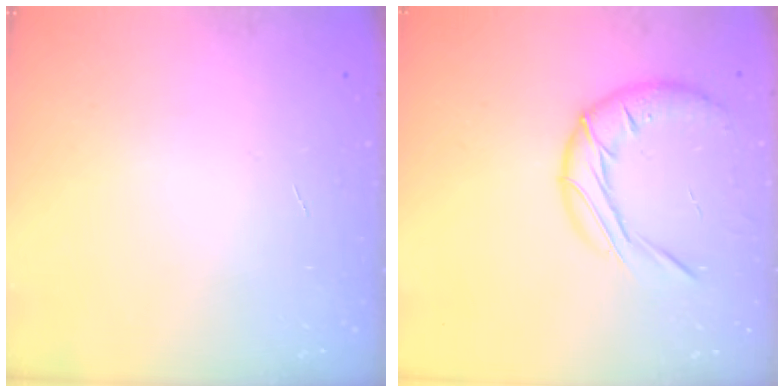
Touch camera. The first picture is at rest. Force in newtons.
{"total": 14.9, "press": 14.7, "slide": 2.3}